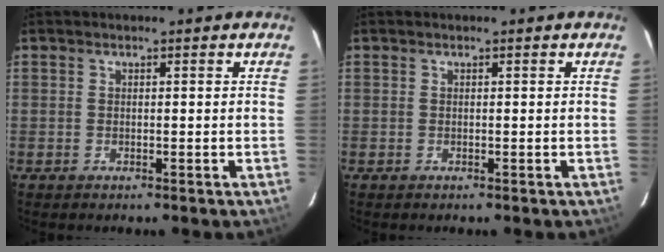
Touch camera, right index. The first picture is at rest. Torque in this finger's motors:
{"motor_torque": [0.00, 0.00, 0.00, 0.00]}